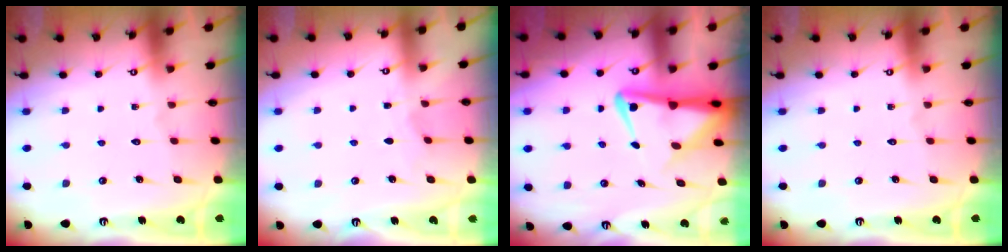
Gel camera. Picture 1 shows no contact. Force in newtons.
{"total": 2.8, "press": 2.8, "slide": 0.4}
{"total": 6.8, "press": 6.7, "slide": 1.4}
{"total": 0.0}